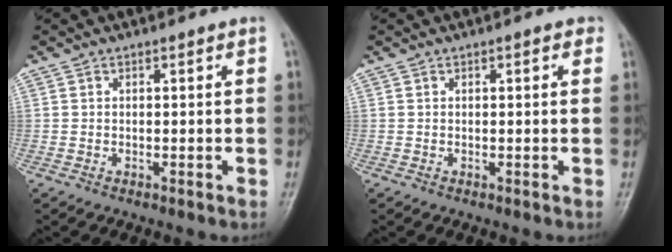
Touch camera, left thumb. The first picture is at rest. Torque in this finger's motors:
{"motor_torque": [-0.09, -0.03, 0.12, 0.07, 0.04]}